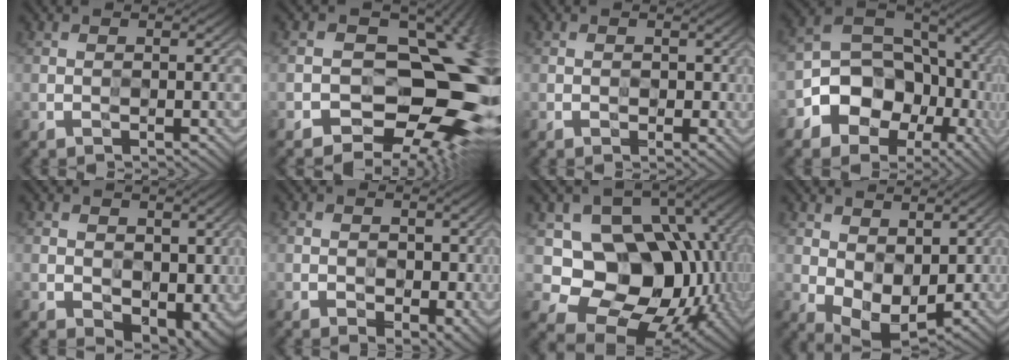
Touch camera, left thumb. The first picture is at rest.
{"total": 15.5, "force": [-2.3, 10.7, 10.9], "torque": [-0.097, -0.001, -0.031]}
{"total": 0.7, "force": [0.2, 0.7, 0.2], "torque": [0.000, -0.007, 0.001]}
{"total": 13.2, "force": [-4.8, 10.2, 6.9], "torque": [-0.131, -0.027, -0.092]}
{"total": 5.4, "force": [0.3, 3.9, 3.8], "torque": [-0.070, -0.021, 0.009]}
{"total": 3.3, "force": [-0.2, 2.4, 2.2], "torque": [-0.034, -0.019, 0.000]}
{"total": 15.3, "force": [-0.3, 11.8, 9.7], "torque": [-0.141, -0.025, -0.006]}
{"total": 6.8, "force": [1.6, 4.5, 4.9], "torque": [-0.102, -0.017, 0.036]}